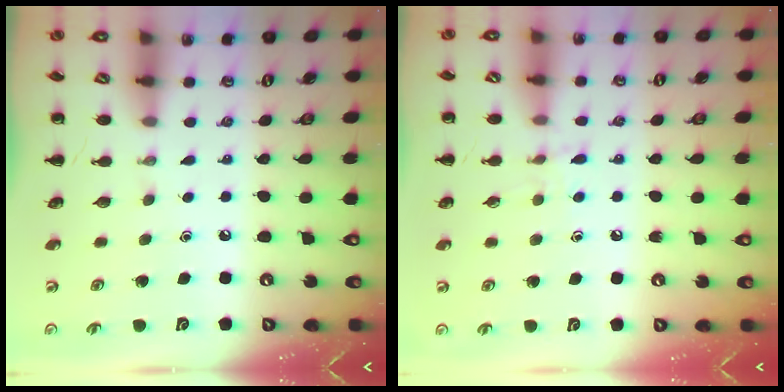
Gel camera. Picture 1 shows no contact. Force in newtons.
{"total": 5.9, "press": 5.7, "slide": 1.5}